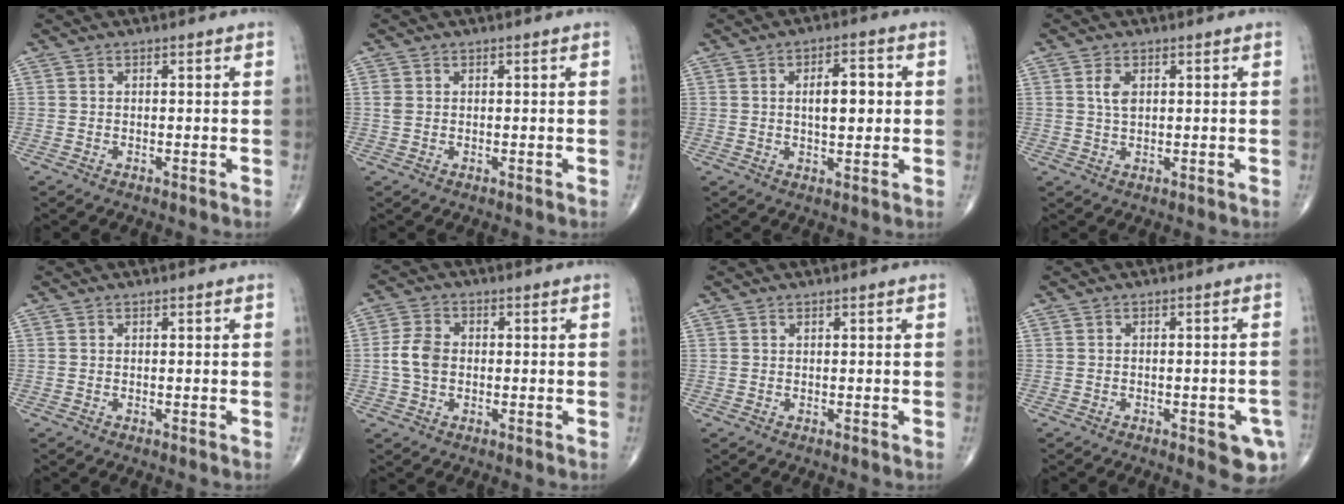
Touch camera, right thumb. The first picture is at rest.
{"total": 1.2, "force": [0.2, 0.9, 0.7], "torque": [-0.021, 0.003, 0.007]}
{"total": 7.0, "force": [0.8, 3.2, 6.1], "torque": [-0.079, 0.004, 0.010]}
{"total": 3.0, "force": [0.9, 1.7, 2.3], "torque": [-0.044, -0.001, 0.017]}
{"total": 0.0}
{"total": 5.4, "force": [-0.3, 3.8, 3.8], "torque": [-0.077, 0.011, -0.011]}
{"total": 0.0}
{"total": 6.0, "force": [-2.5, 2.1, 5.0], "torque": [-0.047, 0.007, -0.025]}